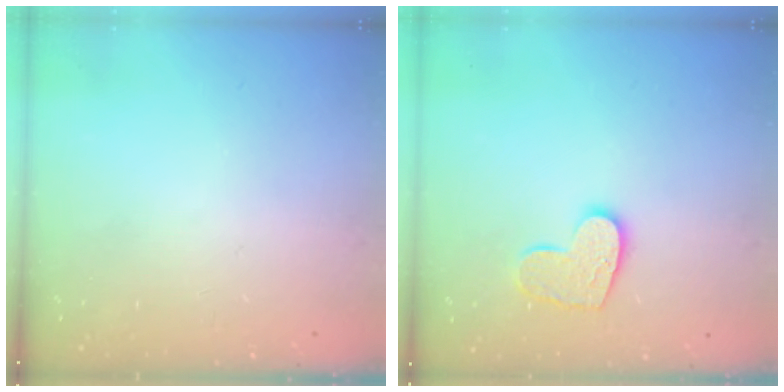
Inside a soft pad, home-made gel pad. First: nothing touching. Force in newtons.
{"total": 11.3, "press": 11.2, "slide": 0.7}